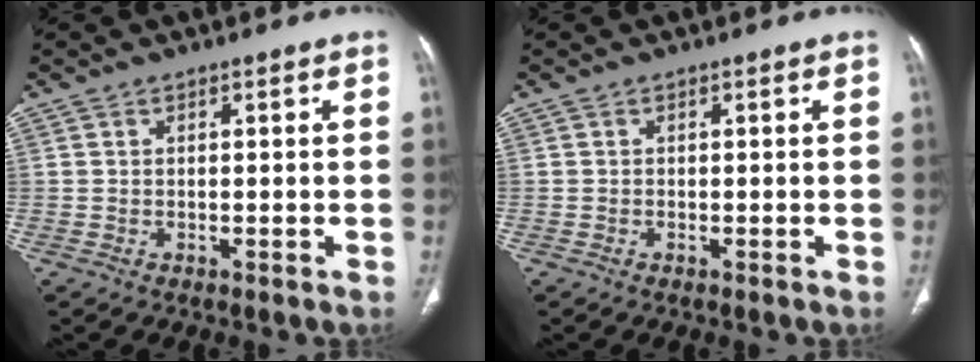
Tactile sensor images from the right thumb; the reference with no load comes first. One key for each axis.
{"total": 0.0}